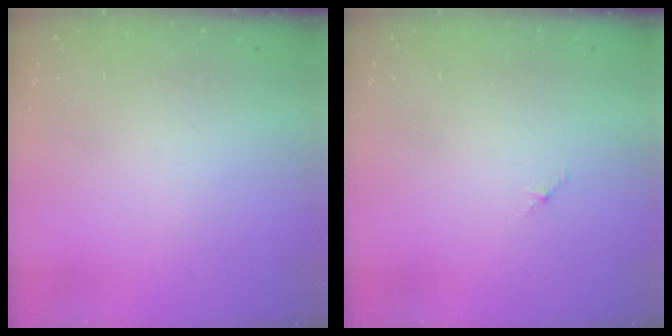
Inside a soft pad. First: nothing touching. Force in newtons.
{"total": 1.2, "press": 1.1, "slide": 0.6}